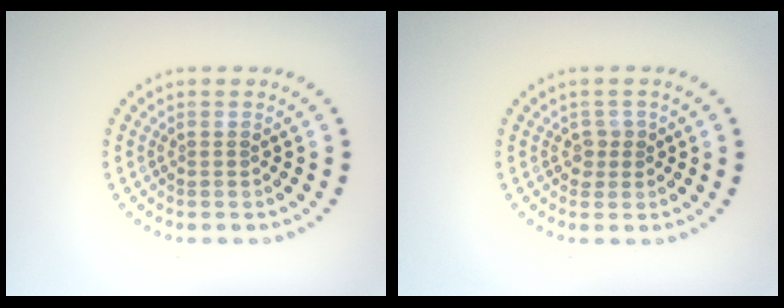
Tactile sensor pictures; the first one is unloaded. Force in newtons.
{"total": 1.4, "press": 1.2, "slide": 0.7}